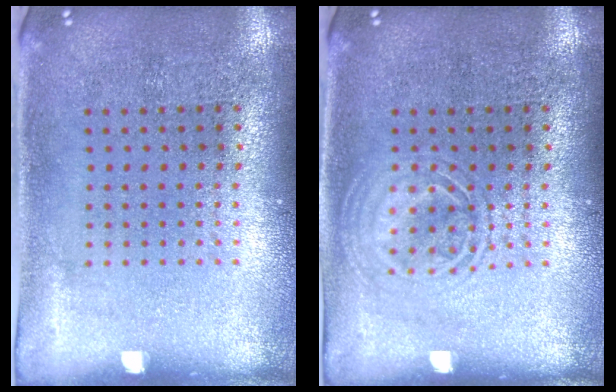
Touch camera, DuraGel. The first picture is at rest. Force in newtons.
{"total": 2.1, "press": 2.1, "slide": 0.3}